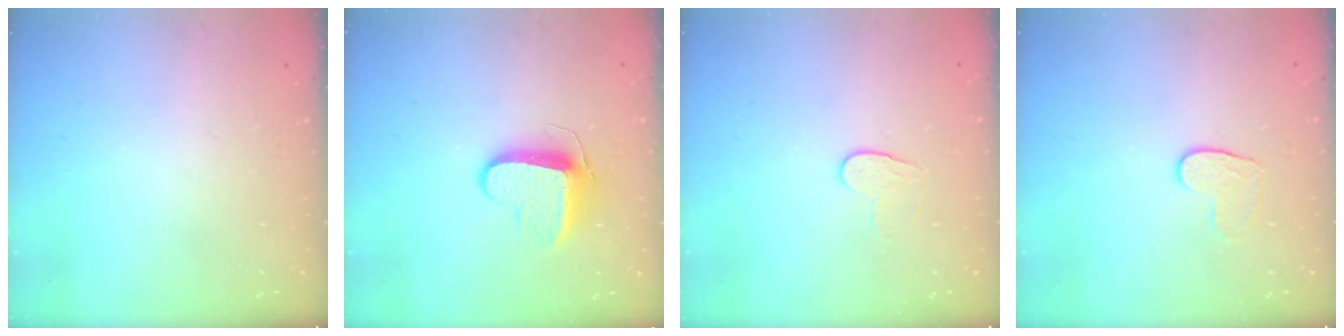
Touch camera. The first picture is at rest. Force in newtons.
{"total": 9.4, "press": 9.4, "slide": 0.2}
{"total": 6.2, "press": 6.1, "slide": 0.5}
{"total": 5.6, "press": 5.5, "slide": 0.5}